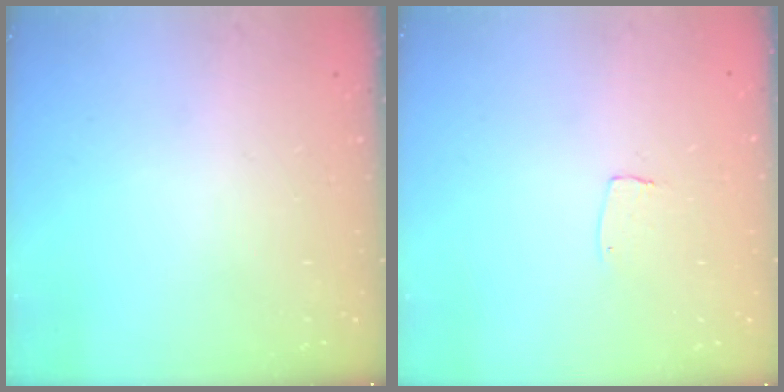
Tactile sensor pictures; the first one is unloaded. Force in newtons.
{"total": 2.6, "press": 2.6, "slide": 0.1}